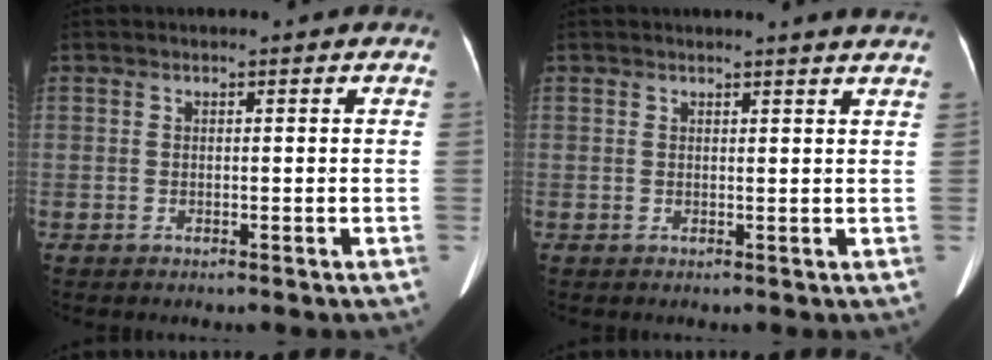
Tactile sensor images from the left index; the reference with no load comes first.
{"total": 3.5, "force": [3.2, -0.6, 1.2], "torque": [-0.018, -0.004, 0.025]}